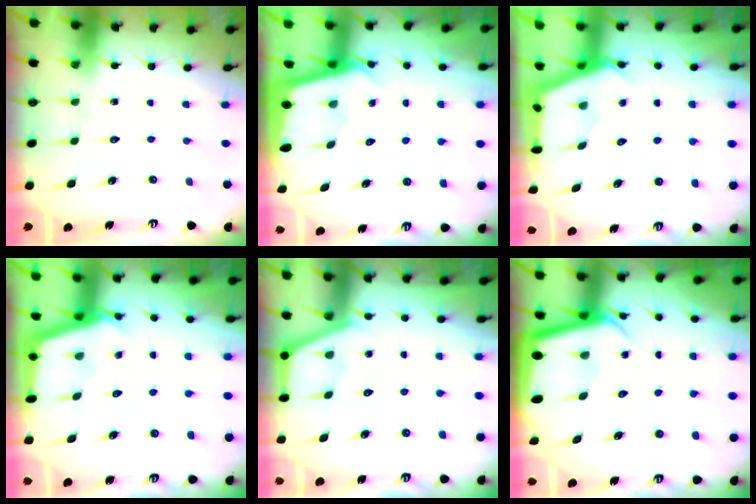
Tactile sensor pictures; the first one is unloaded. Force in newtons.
{"total": 1.9, "press": 1.9, "slide": 0.1}
{"total": 2.9, "press": 2.9, "slide": 0.4}
{"total": 2.9, "press": 2.9, "slide": 0.3}
{"total": 2.8, "press": 2.8, "slide": 0.4}
{"total": 2.6, "press": 2.6, "slide": 0.1}